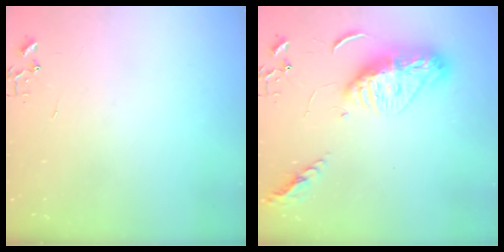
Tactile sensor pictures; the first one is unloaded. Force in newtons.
{"total": 13.5, "press": 13.5, "slide": 1.2}